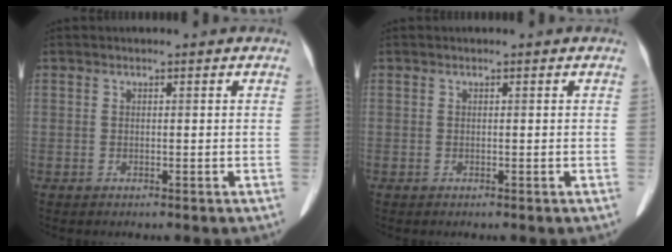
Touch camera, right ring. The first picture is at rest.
{"total": 0.0}